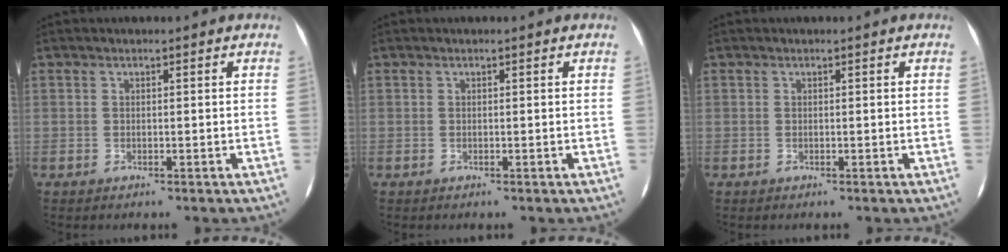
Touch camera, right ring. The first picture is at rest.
{"total": 0.0}
{"total": 0.0}